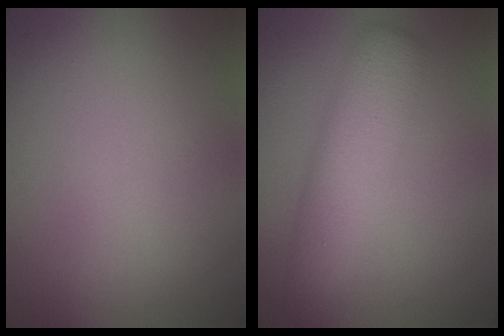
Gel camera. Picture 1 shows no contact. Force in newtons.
{"total": 4.8, "press": 4.8, "slide": 0.1}